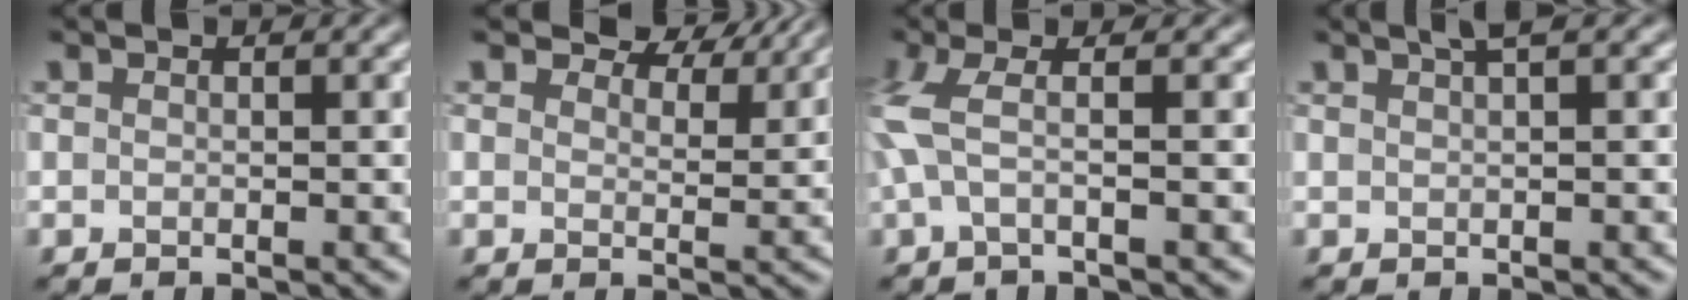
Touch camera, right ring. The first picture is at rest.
{"total": 5.3, "force": [4.4, 1.9, 2.2], "torque": [-0.039, 0.000, 0.056]}
{"total": 3.6, "force": [0.3, 0.9, 3.5], "torque": [-0.084, 0.004, -0.002]}
{"total": 1.8, "force": [1.1, 0.3, 1.3], "torque": [-0.014, 0.004, 0.016]}